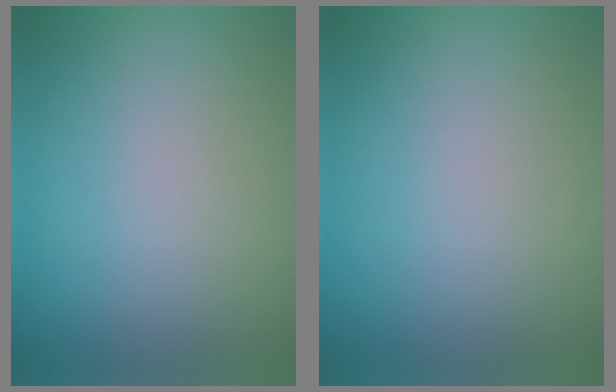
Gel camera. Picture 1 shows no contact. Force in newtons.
{"total": 0.0}